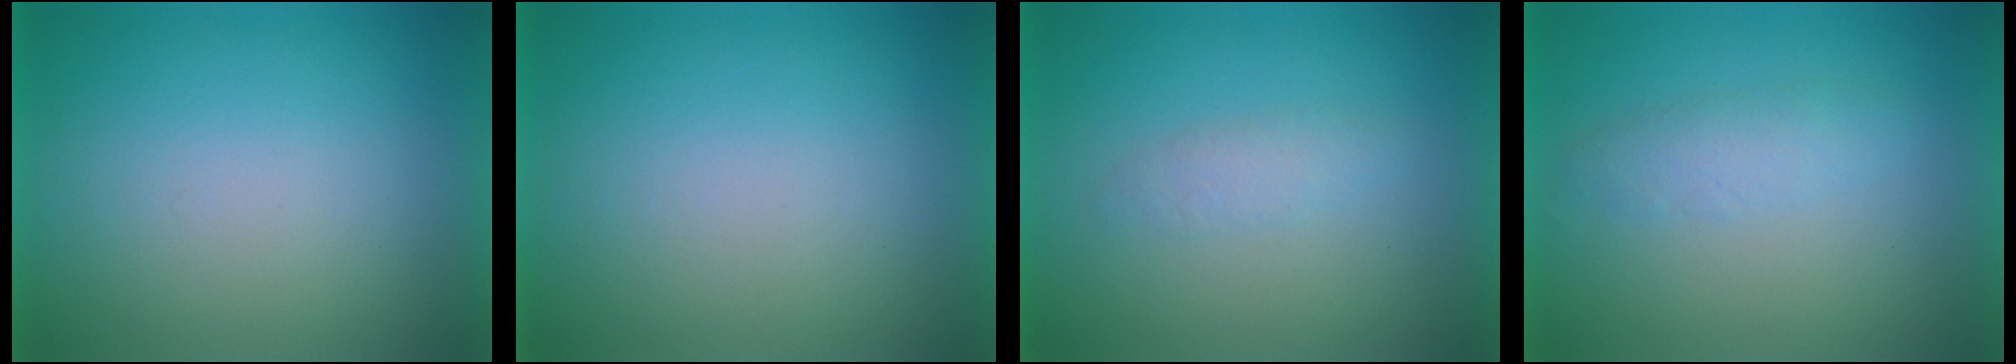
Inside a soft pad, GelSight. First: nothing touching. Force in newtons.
{"total": 0.0}
{"total": 1.9}
{"total": 2.5}